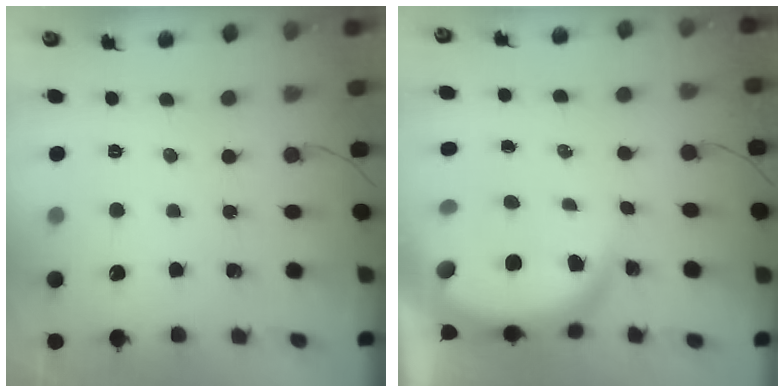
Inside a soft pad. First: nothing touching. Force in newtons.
{"total": 7.1, "press": 7.0, "slide": 1.0}